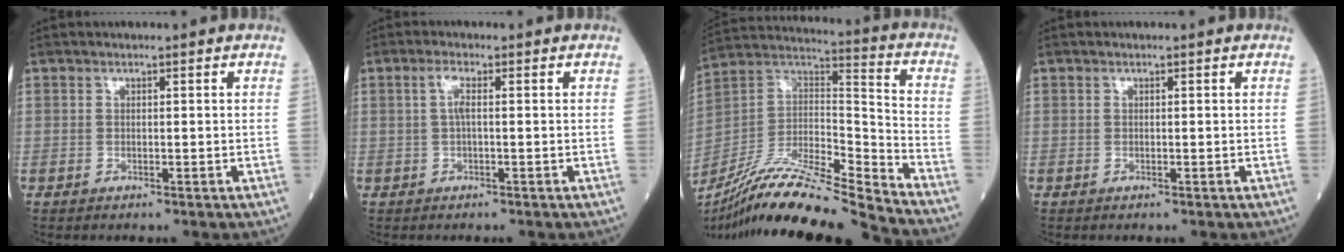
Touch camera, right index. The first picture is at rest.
{"total": 1.9, "force": [0.2, 0.2, 1.9], "torque": [-0.041, 0.003, 0.004]}
{"total": 20.4, "force": [-17.9, -0.5, 9.7], "torque": [-0.201, 0.005, -0.327]}
{"total": 0.0}